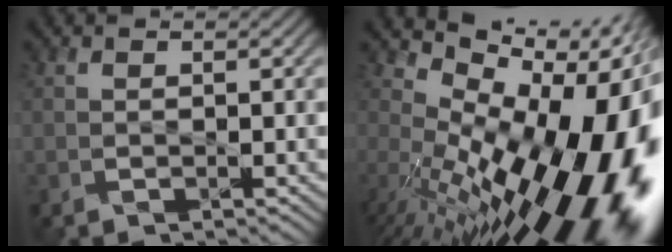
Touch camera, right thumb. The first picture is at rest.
{"total": 19.5, "force": [-1.2, 10.0, 16.7], "torque": [-0.227, -0.027, 0.002]}